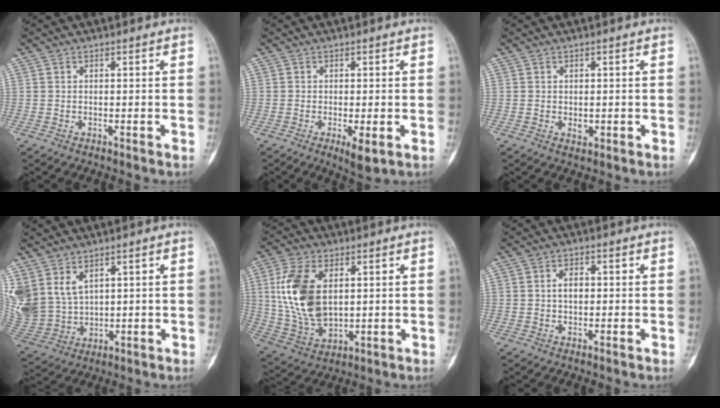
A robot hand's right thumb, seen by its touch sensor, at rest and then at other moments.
{"total": 3.8, "force": [-1.3, 1.1, 3.3], "torque": [-0.058, -0.011, -0.021]}
{"total": 1.4, "force": [-0.2, 1.1, 0.9], "torque": [-0.008, -0.001, -0.001]}
{"total": 12.6, "force": [5.8, 8.7, 7.0], "torque": [-0.167, -0.014, 0.144]}
{"total": 15.7, "force": [2.9, 9.2, 12.4], "torque": [-0.248, -0.011, 0.067]}
{"total": 2.6, "force": [0.1, 1.6, 2.0], "torque": [-0.034, 0.005, 0.000]}